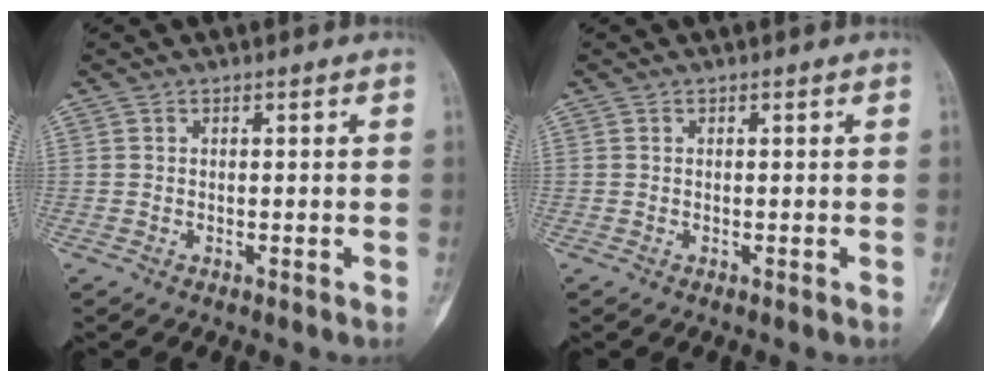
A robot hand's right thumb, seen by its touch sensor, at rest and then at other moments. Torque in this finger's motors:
{"motor_torque": [0.00, 0.00, 0.00, 0.00, 0.00]}